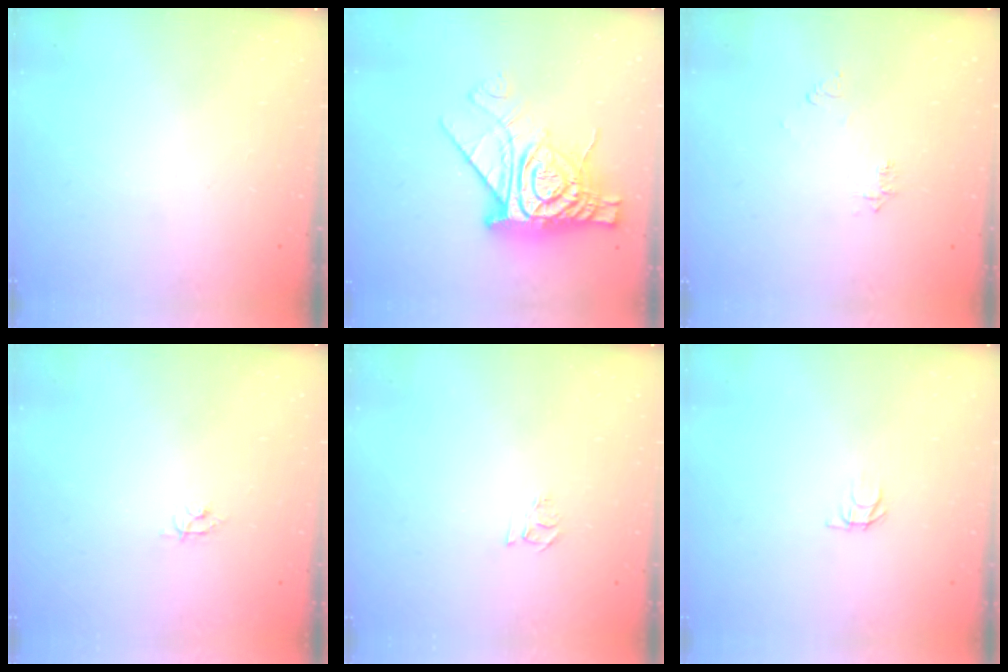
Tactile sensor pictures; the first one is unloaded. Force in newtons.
{"total": 19.7, "press": 19.6, "slide": 2.0}
{"total": 4.7, "press": 4.6, "slide": 0.6}
{"total": 3.6, "press": 3.6, "slide": 0.5}
{"total": 3.6, "press": 3.6, "slide": 0.4}
{"total": 2.5, "press": 2.5, "slide": 0.3}